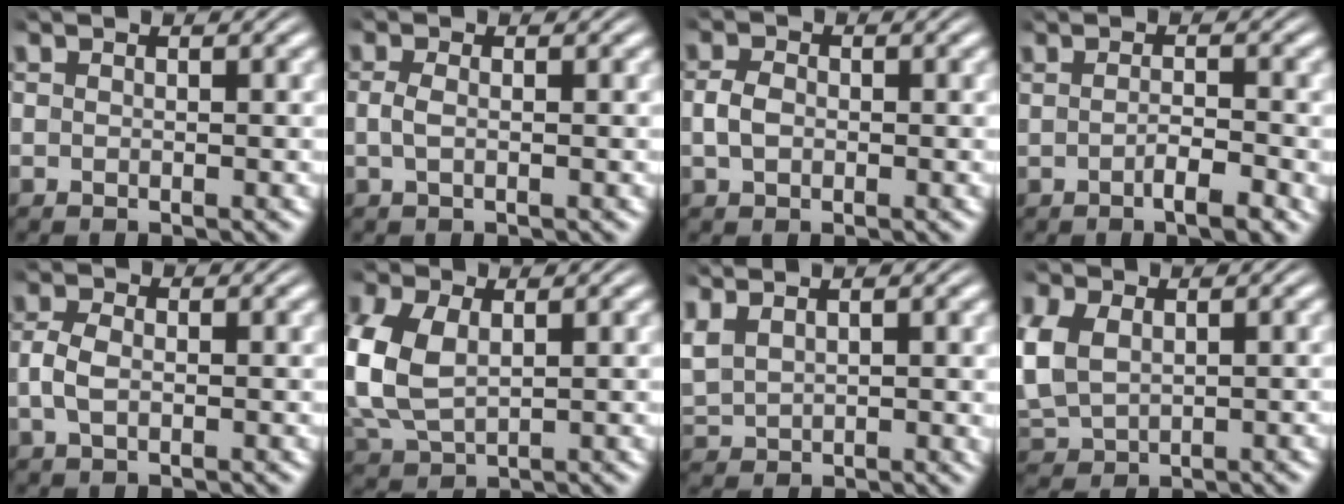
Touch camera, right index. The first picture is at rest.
{"total": 0.9, "force": [-0.2, 0.2, 0.9], "torque": [-0.026, -0.003, -0.001]}
{"total": 1.5, "force": [-0.3, 1.0, 1.1], "torque": [-0.028, 0.000, -0.004]}
{"total": 2.4, "force": [-0.8, 0.3, 2.2], "torque": [-0.027, 0.006, -0.020]}
{"total": 1.9, "force": [-0.3, 1.0, 1.6], "torque": [-0.041, -0.001, -0.004]}
{"total": 6.6, "force": [0.6, 5.1, 4.1], "torque": [-0.122, -0.018, 0.027]}
{"total": 3.7, "force": [1.8, 2.7, 1.9], "torque": [-0.060, 0.003, 0.039]}
{"total": 5.9, "force": [0.2, 5.2, 2.9], "torque": [-0.101, -0.017, 0.019]}